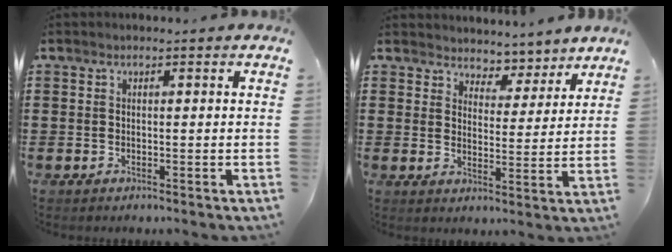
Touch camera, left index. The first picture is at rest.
{"total": 4.2, "force": [4.0, 1.1, -0.6], "torque": [-0.007, -0.029, 0.068]}